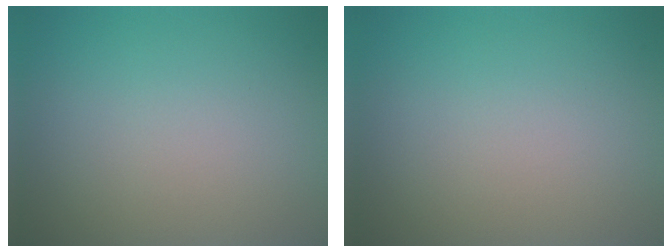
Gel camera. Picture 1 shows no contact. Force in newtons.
{"total": 0.0}